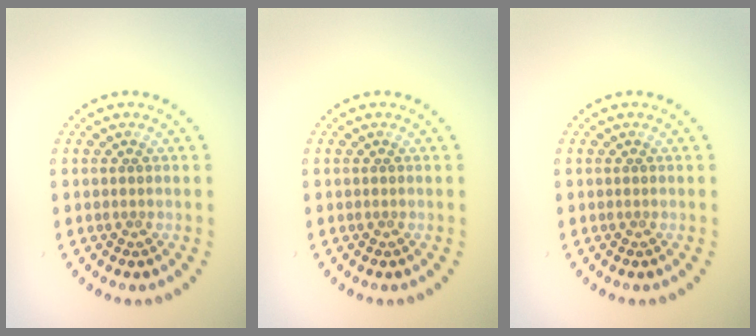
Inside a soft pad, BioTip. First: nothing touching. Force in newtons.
{"total": 0.0}
{"total": 0.0}